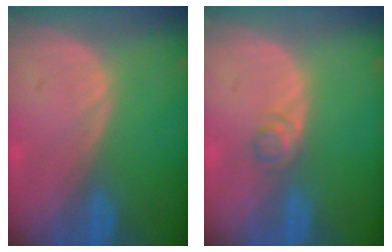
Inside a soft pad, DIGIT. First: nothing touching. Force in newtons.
{"total": 1.9, "press": 1.8, "slide": 0.2}